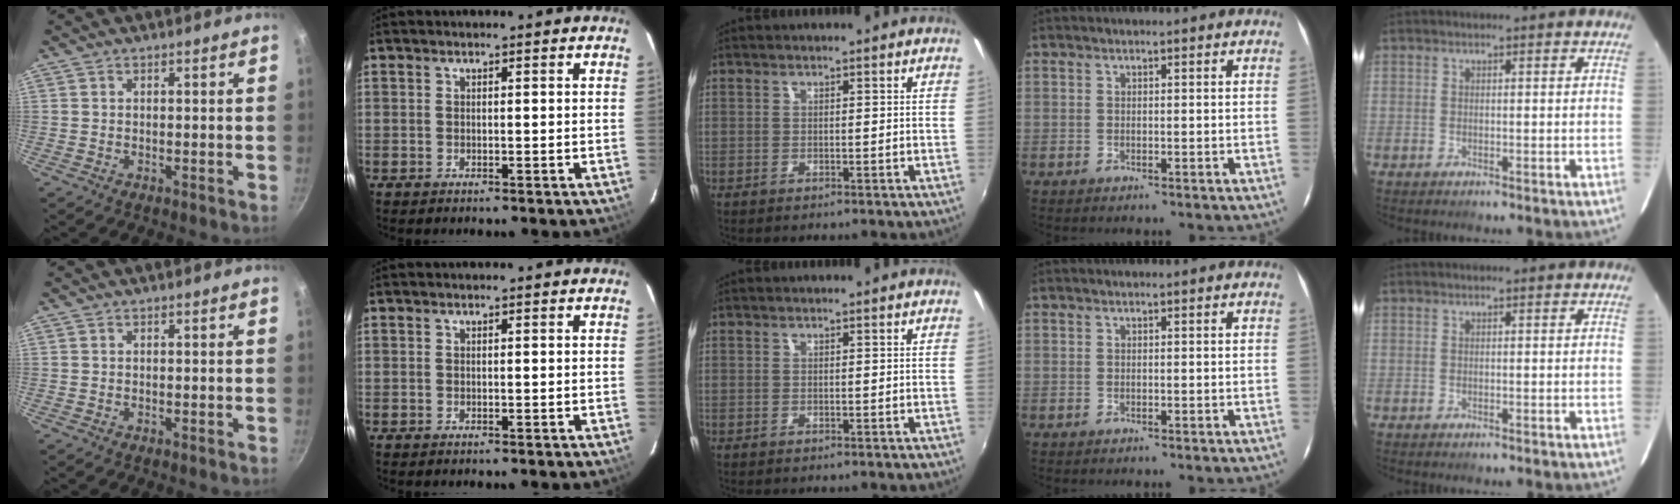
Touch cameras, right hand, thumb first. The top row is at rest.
{}